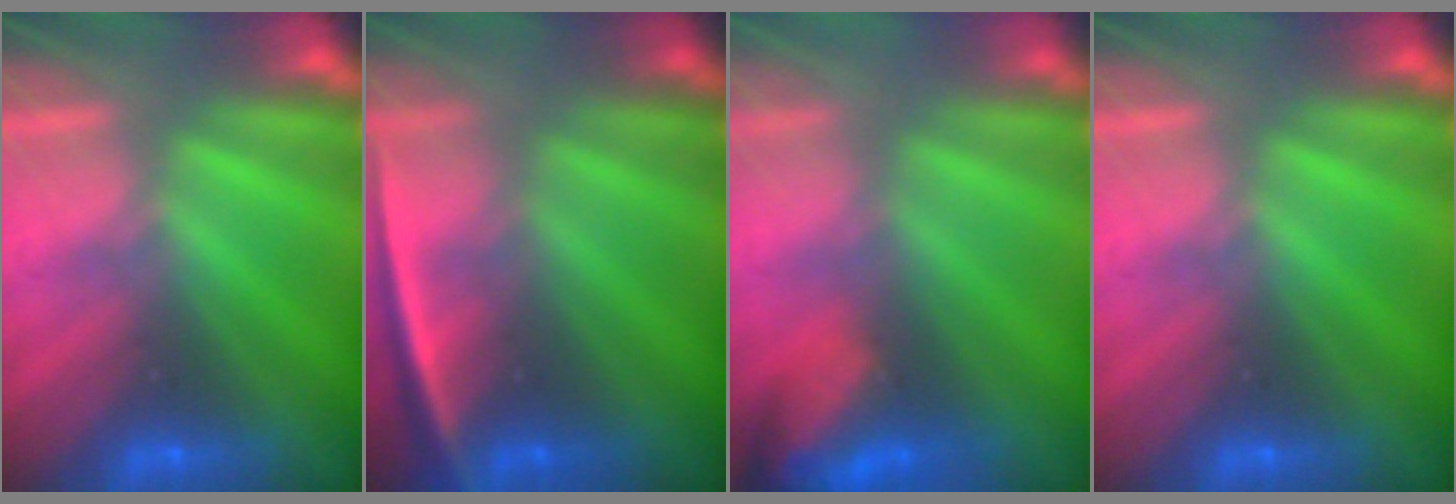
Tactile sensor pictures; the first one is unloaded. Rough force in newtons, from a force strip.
{"total": 2.3}
{"total": 7.8}
{"total": 0.0}